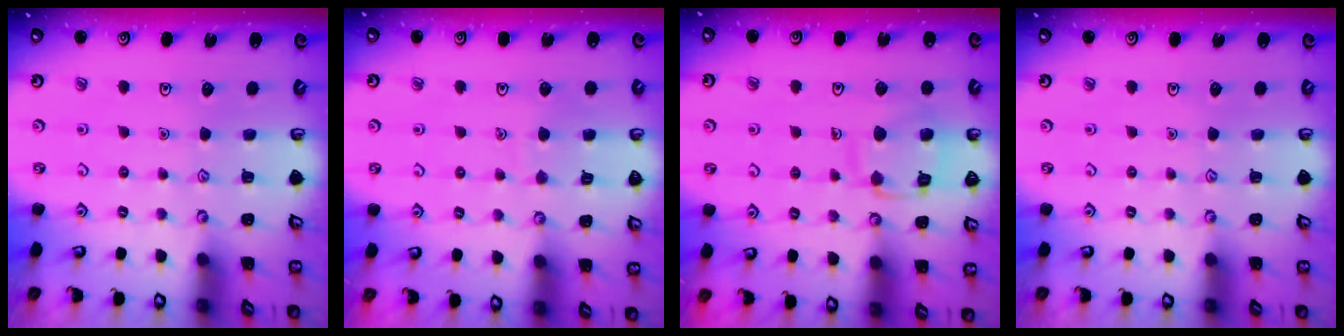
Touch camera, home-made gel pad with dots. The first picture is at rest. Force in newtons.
{"total": 4.7, "press": 4.6, "slide": 0.4}
{"total": 11.6, "press": 11.5, "slide": 0.8}
{"total": 0.0}